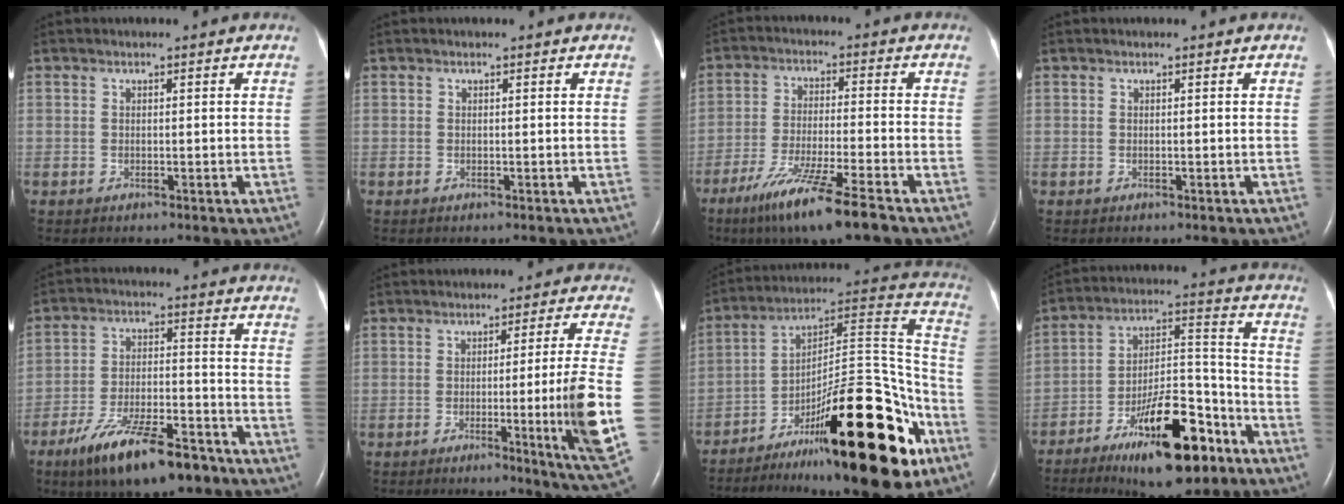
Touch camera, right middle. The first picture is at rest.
{"total": 0.0}
{"total": 11.0, "force": [-7.4, -0.3, 8.1], "torque": [-0.155, -0.035, -0.133]}
{"total": 0.0}
{"total": 13.6, "force": [-9.2, 3.7, 9.2], "torque": [-0.164, -0.010, -0.157]}
{"total": 13.0, "force": [-2.7, -2.3, 12.5], "torque": [-0.170, -0.029, -0.041]}
{"total": 30.5, "force": [-16.6, 6.7, 24.7], "torque": [-0.306, 0.018, -0.250]}
{"total": 18.2, "force": [-11.2, 4.9, 13.6], "torque": [-0.229, 0.008, -0.183]}